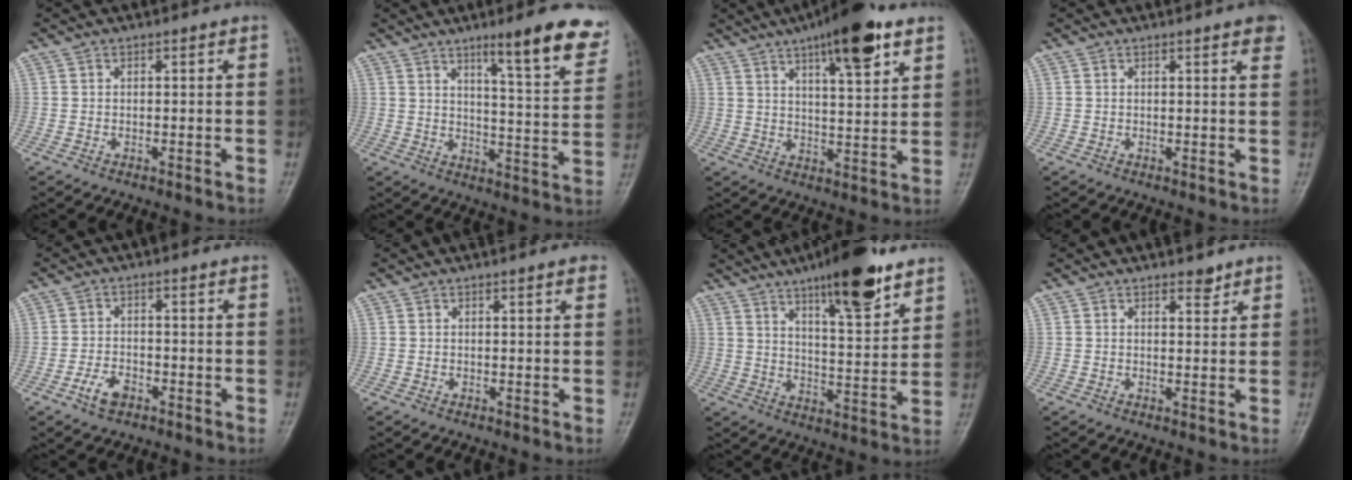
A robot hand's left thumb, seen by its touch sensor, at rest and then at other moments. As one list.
[{"total": 13.9, "force": [8.7, 2.1, 10.6], "torque": [-0.121, -0.048, 0.124]}, {"total": 14.7, "force": [8.6, 3.9, 11.2], "torque": [-0.149, -0.031, 0.129]}, {"total": 2.8, "force": [1.8, 0.4, 2.2], "torque": [-0.021, -0.003, 0.018]}, {"total": 4.1, "force": [-2.3, 2.4, 2.5], "torque": [-0.043, 0.014, -0.041]}, {"total": 1.4, "force": [0.8, 0.2, 1.1], "torque": [-0.015, -0.002, 0.009]}, {"total": 16.8, "force": [11.0, 4.2, 11.9], "torque": [-0.159, -0.060, 0.178]}, {"total": 2.0, "force": [1.6, 0.8, 0.8], "torque": [-0.001, -0.011, 0.022]}]